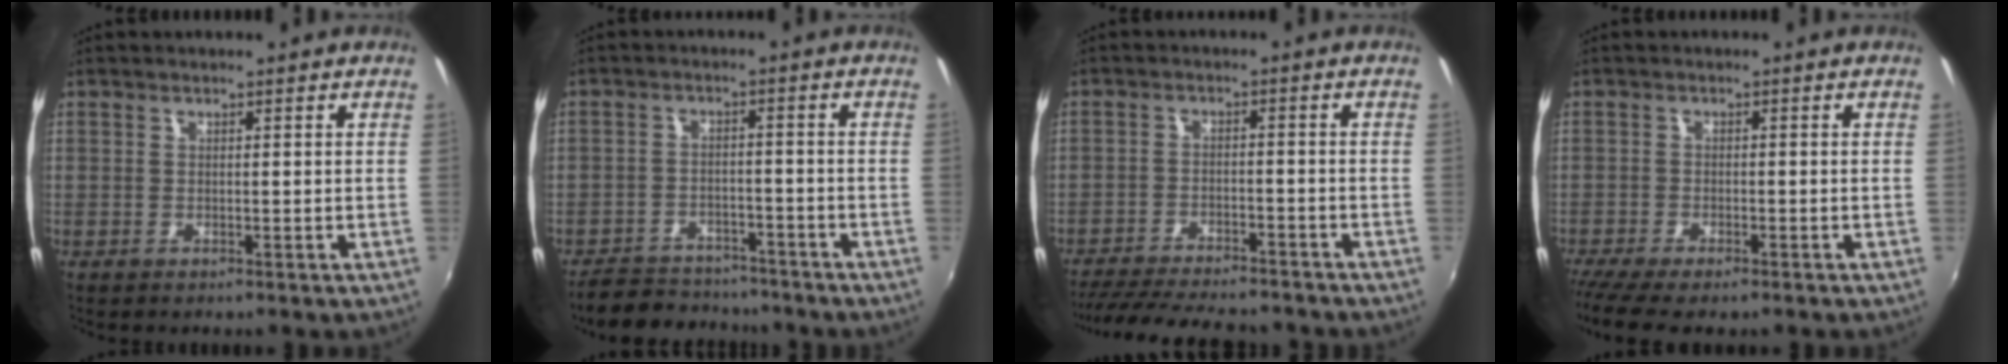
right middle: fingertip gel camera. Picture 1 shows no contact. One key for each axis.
{"total": 11.3, "fx": -9.9, "fy": 4.5, "fz": 3.2, "tx": -0.088, "ty": 0.007, "tz": -0.142}
{"total": 17.3, "fx": -15.1, "fy": 3.9, "fz": 7.5, "tx": -0.153, "ty": -0.024, "tz": -0.222}
{"total": 6.8, "fx": -5.6, "fy": 1.1, "fz": 3.7, "tx": -0.092, "ty": -0.039, "tz": -0.100}